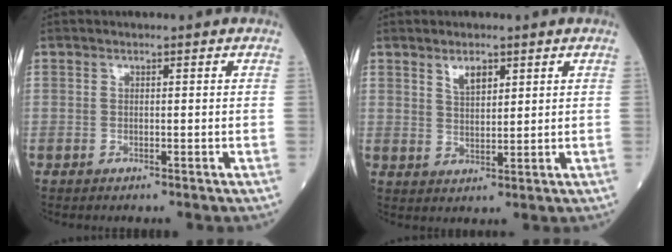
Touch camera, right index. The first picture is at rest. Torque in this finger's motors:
{"motor_torque": [0.29, 0.32, 0.02, 0.01]}